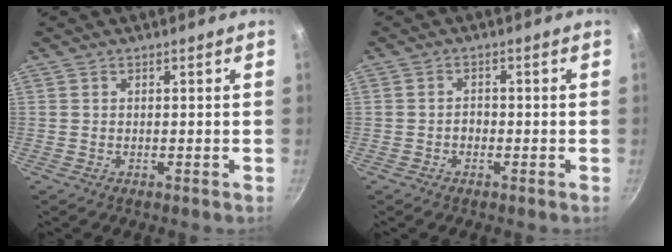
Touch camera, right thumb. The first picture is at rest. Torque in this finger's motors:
{"motor_torque": [0.66, 0.55, 0.52, 0.29, -0.05]}